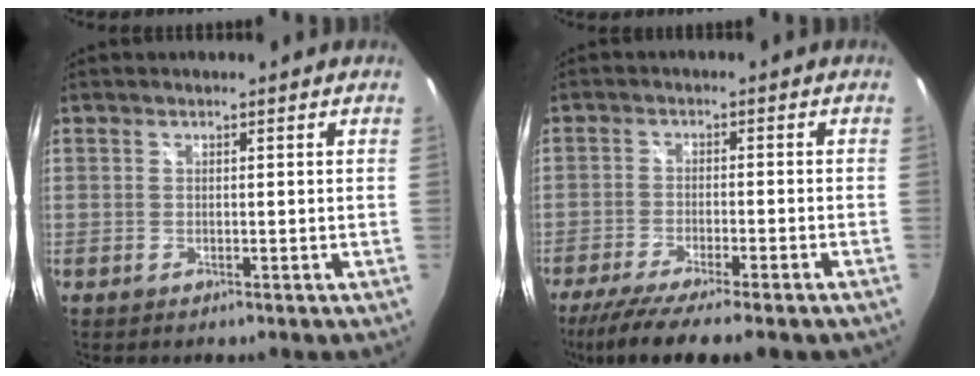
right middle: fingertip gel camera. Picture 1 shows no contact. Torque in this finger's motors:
{"motor_torque": [1.14, -1.00, 0.58, 0.12]}